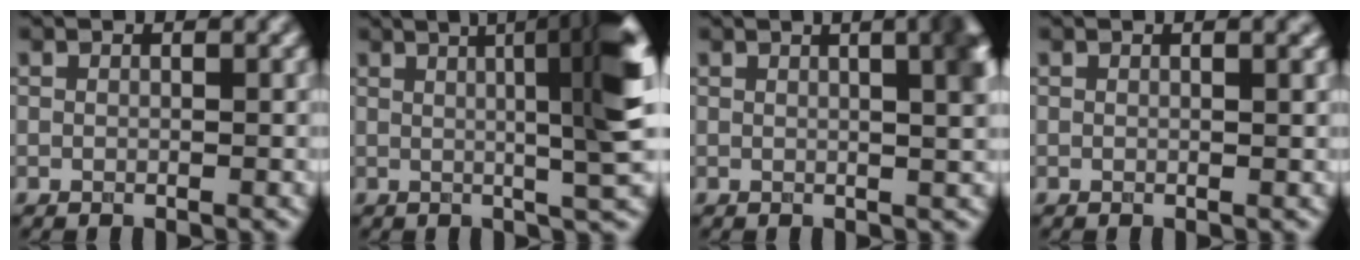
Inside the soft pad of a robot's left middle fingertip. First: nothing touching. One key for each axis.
{"total": 10.1, "fx": 1.9, "fy": 2.0, "fz": 9.7, "tx": -0.088, "ty": 0.028, "tz": 0.017}
{"total": 6.4, "fx": 1.8, "fy": 2.6, "fz": 5.5, "tx": -0.021, "ty": 0.029, "tz": 0.003}
{"total": 1.2, "fx": 0.5, "fy": 0.3, "fz": 1.0, "tx": -0.007, "ty": 0.004, "tz": 0.004}